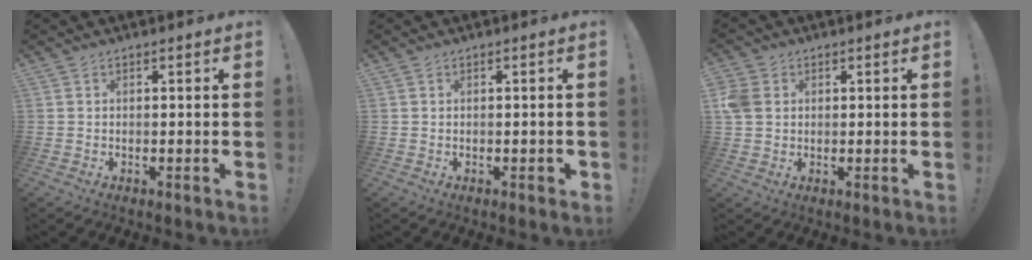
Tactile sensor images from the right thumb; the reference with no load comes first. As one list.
[{"total": 1.0, "force": [-0.2, 0.7, 0.7], "torque": [-0.005, 0.000, -0.004]}, {"total": 6.1, "force": [1.2, 5.0, 3.2], "torque": [-0.066, 0.007, 0.025]}]